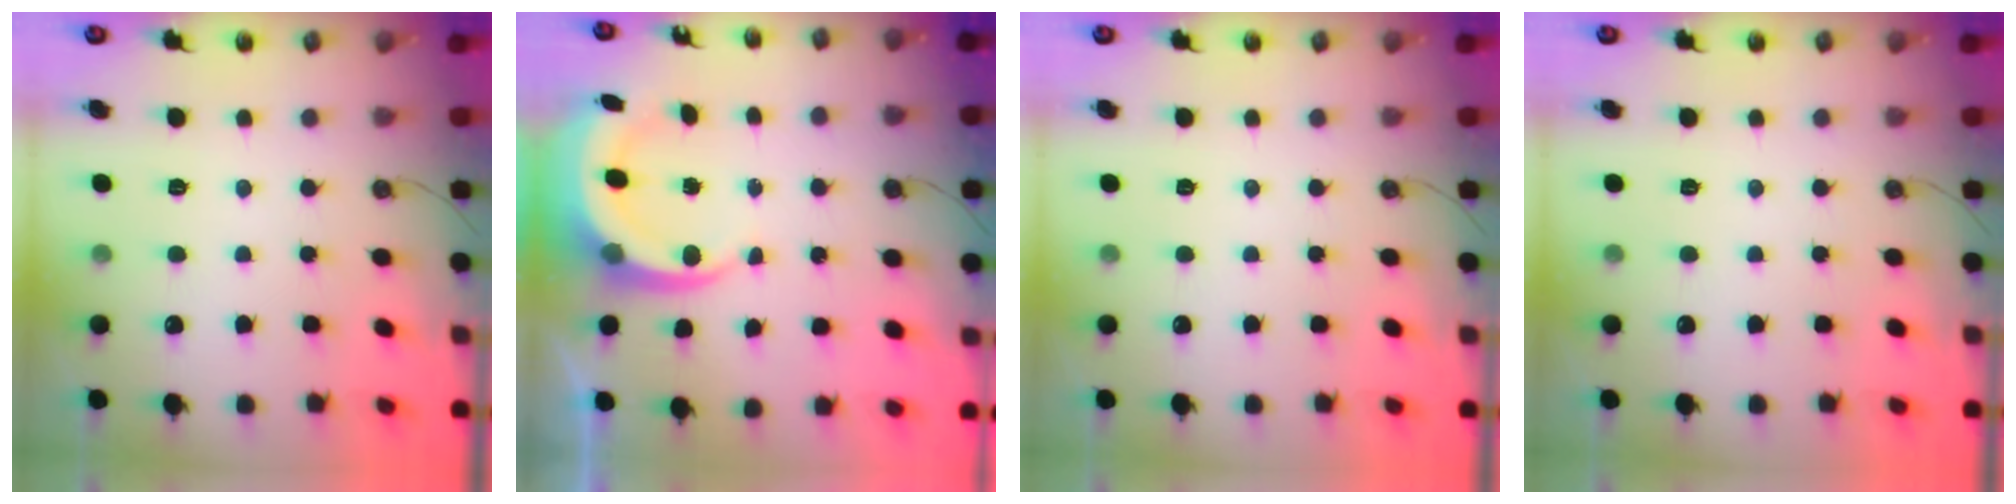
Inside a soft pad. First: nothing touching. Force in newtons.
{"total": 7.6, "press": 7.5, "slide": 1.4}
{"total": 0.0}
{"total": 0.0}